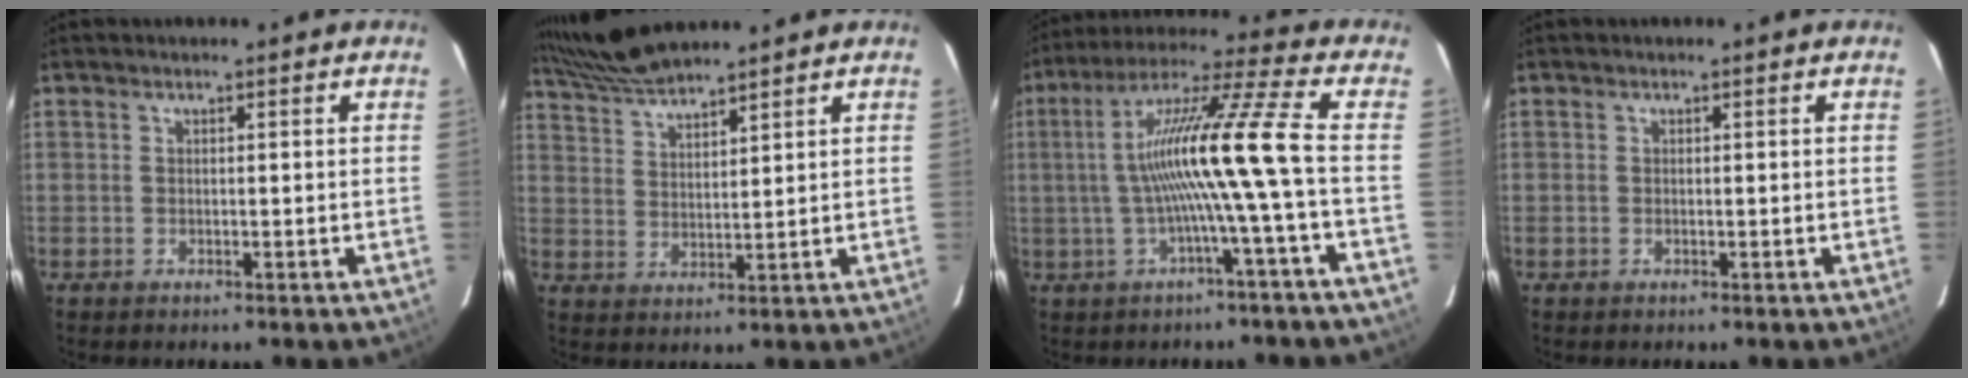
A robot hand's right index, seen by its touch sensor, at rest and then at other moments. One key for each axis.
{"total": 8.3, "fx": 7.7, "fy": 0.2, "fz": 2.9, "tx": -0.067, "ty": 0.011, "tz": 0.149}
{"total": 14.0, "fx": -2.0, "fy": -2.8, "fz": 13.6, "tx": -0.237, "ty": 0.005, "tz": -0.034}
{"total": 0.0}